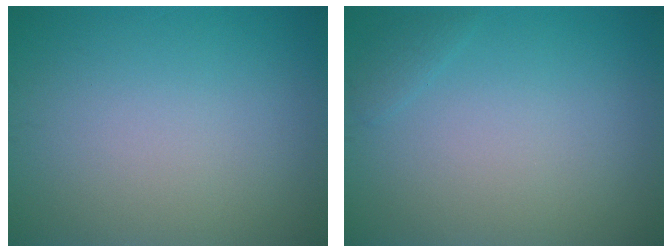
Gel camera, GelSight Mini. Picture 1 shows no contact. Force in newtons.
{"total": 0.7, "press": 0.7, "slide": 0.0}